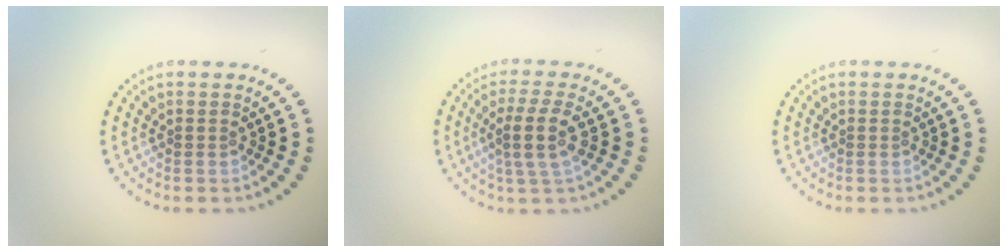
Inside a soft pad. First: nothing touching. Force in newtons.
{"total": 3.6, "press": 3.1, "slide": 1.8}
{"total": 0.0}